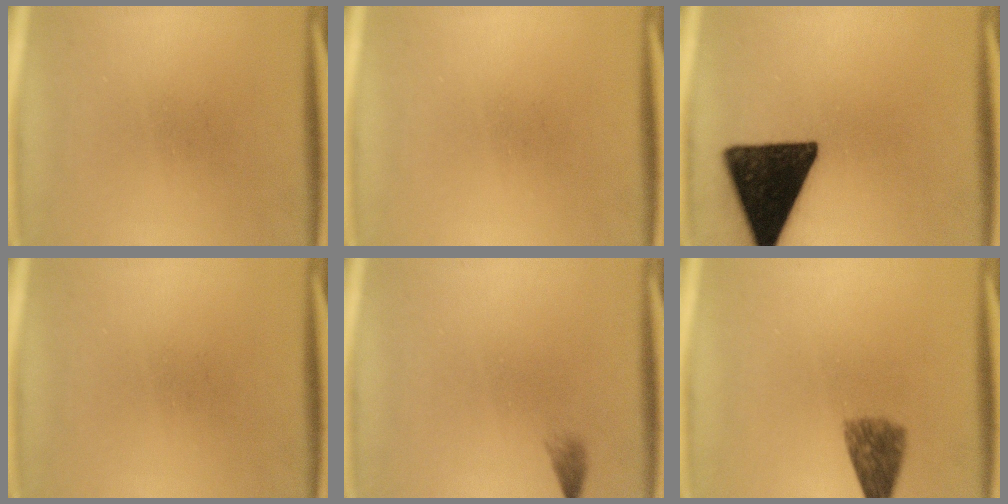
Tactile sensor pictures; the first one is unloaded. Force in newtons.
{"total": 0.0}
{"total": 17.6}
{"total": 0.0}
{"total": 1.0}
{"total": 5.0}